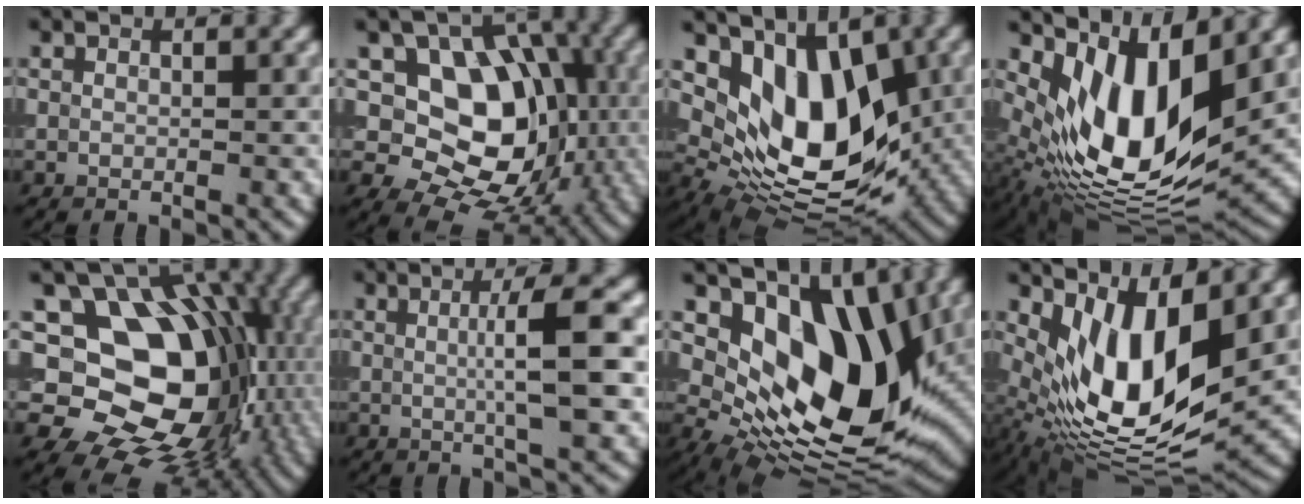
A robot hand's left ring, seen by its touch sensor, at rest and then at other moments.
{"total": 11.3, "force": [-0.1, 8.4, 7.5], "torque": [-0.102, -0.007, -0.007]}
{"total": 10.1, "force": [2.7, 5.9, 7.7], "torque": [-0.124, -0.022, 0.048]}
{"total": 12.2, "force": [2.5, 5.8, 10.5], "torque": [-0.203, -0.018, 0.049]}
{"total": 15.2, "force": [0.0, 11.4, 10.1], "torque": [-0.123, 0.006, -0.004]}
{"total": 6.1, "force": [0.5, 1.1, 6.0], "torque": [-0.087, 0.007, 0.005]}
{"total": 12.4, "force": [3.3, 7.2, 9.5], "torque": [-0.142, -0.020, 0.064]}
{"total": 11.1, "force": [1.2, 5.1, 9.8], "torque": [-0.189, -0.018, 0.022]}